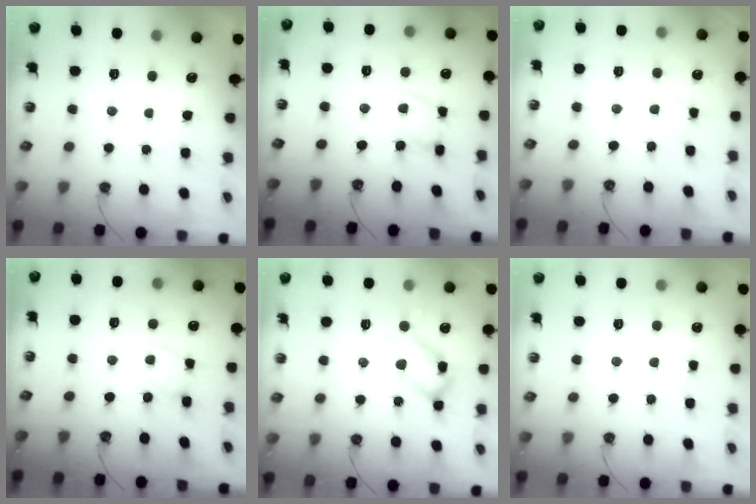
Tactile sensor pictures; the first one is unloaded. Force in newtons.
{"total": 10.5, "press": 10.5, "slide": 0.8}
{"total": 3.2, "press": 3.2, "slide": 0.2}
{"total": 2.7, "press": 2.7, "slide": 0.1}
{"total": 14.2, "press": 14.1, "slide": 1.3}
{"total": 3.1, "press": 3.1, "slide": 0.6}